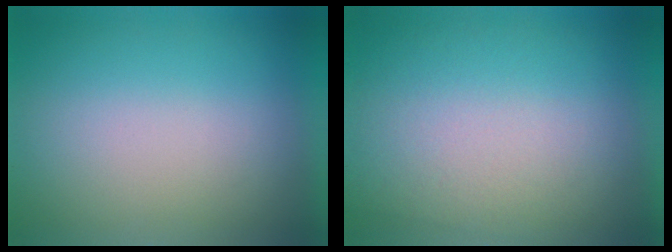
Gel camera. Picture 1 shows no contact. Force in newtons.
{"total": 2.6}